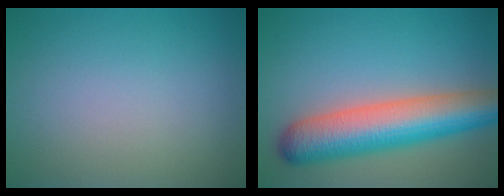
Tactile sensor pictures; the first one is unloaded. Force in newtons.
{"total": 9.0, "press": 9.0, "slide": 0.4}